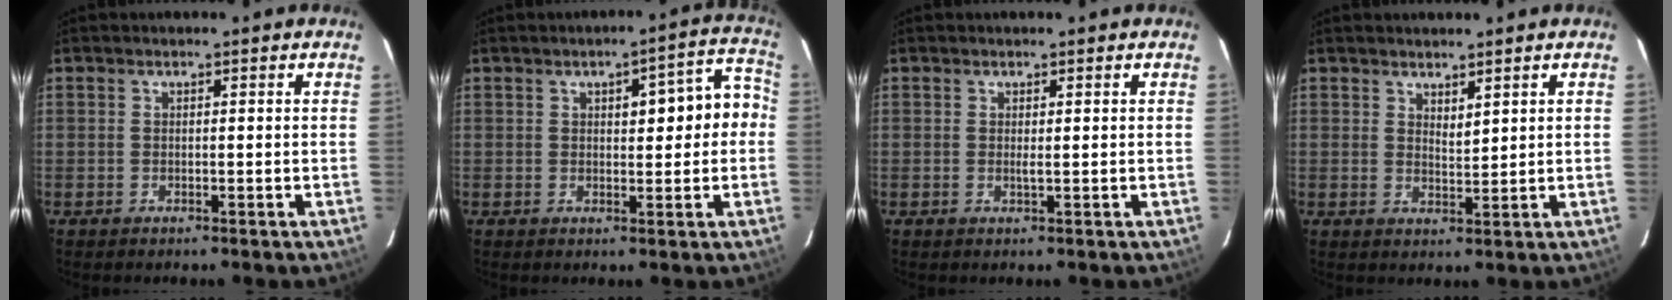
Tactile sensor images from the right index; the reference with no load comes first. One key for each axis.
{"total": 7.8, "fx": 0.8, "fy": 2.6, "fz": 7.3, "tx": -0.087, "ty": 0.036, "tz": 0.011}
{"total": 0.7, "fx": 0.1, "fy": 0.0, "fz": 0.7, "tx": -0.016, "ty": -0.003, "tz": 0.002}
{"total": 2.0, "fx": 1.5, "fy": 0.5, "fz": 1.2, "tx": -0.023, "ty": -0.011, "tz": 0.033}